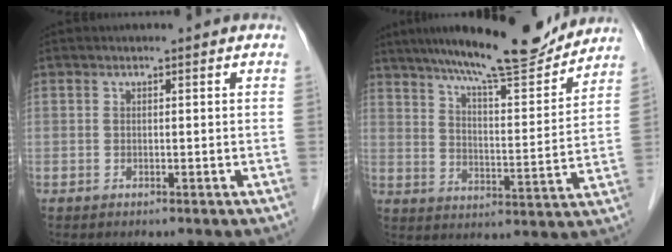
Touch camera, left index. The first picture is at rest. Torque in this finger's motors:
{"motor_torque": [0.28, -0.27, 0.65, 0.11]}